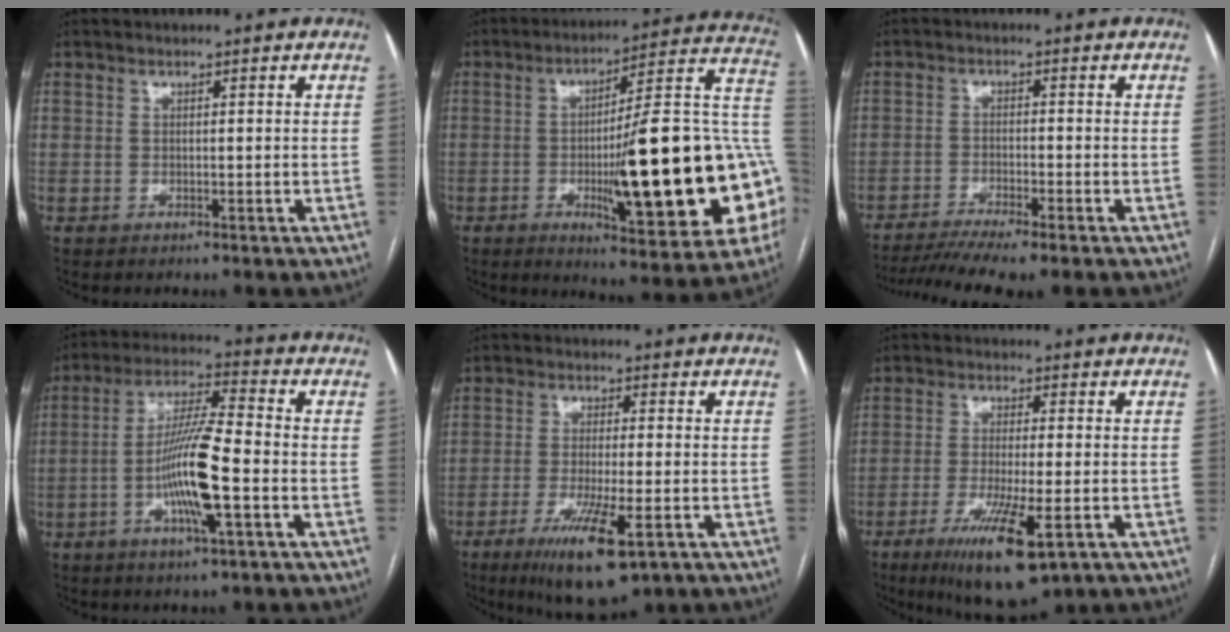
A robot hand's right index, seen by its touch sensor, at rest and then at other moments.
{"total": 26.8, "force": [-4.1, 3.8, 26.2], "torque": [-0.295, 0.013, -0.054]}
{"total": 9.1, "force": [-7.5, -0.1, 5.2], "torque": [-0.080, -0.015, -0.120]}
{"total": 12.1, "force": [-3.2, 0.9, 11.6], "torque": [-0.226, -0.001, -0.061]}
{"total": 10.8, "force": [-5.3, 1.8, 9.2], "torque": [-0.165, -0.029, -0.083]}
{"total": 12.1, "force": [-5.7, 1.9, 10.5], "torque": [-0.185, -0.033, -0.090]}